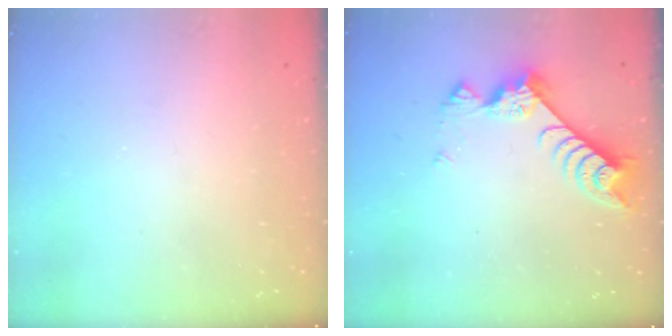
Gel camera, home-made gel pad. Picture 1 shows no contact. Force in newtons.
{"total": 9.0, "press": 9.0, "slide": 1.0}